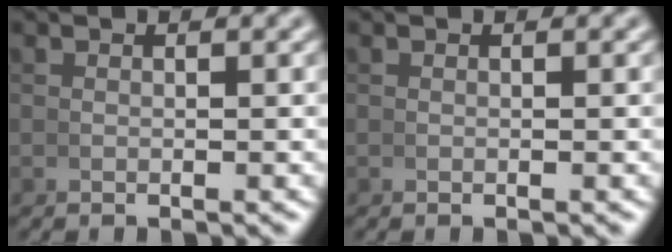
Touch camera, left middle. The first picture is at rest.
{"total": 0.0}